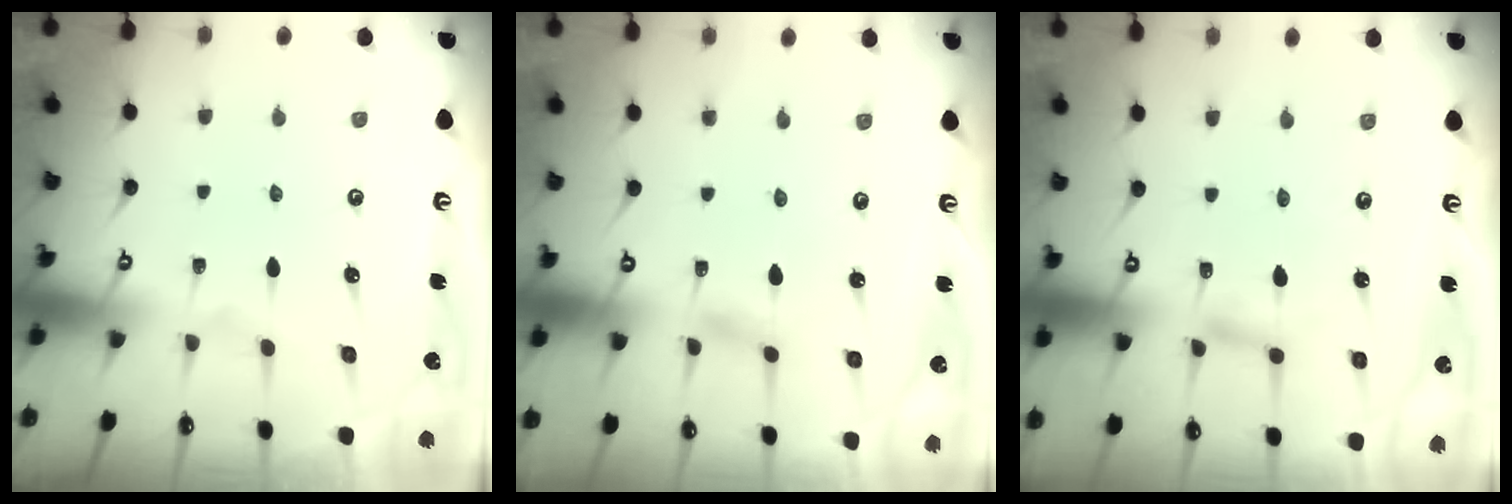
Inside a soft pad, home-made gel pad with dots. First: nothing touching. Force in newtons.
{"total": 2.4, "press": 2.3, "slide": 0.3}
{"total": 2.5, "press": 2.5, "slide": 0.1}